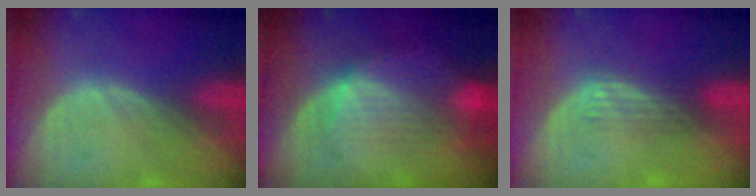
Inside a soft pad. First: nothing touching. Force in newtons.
{"total": 8.9, "press": 8.2, "slide": 3.4}
{"total": 2.8, "press": 2.5, "slide": 1.3}